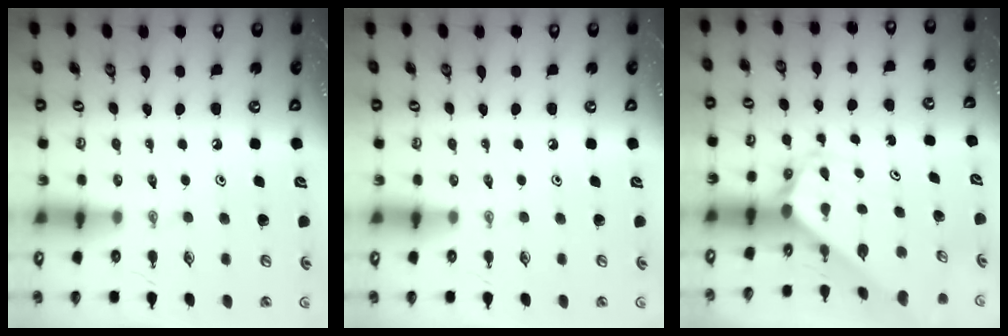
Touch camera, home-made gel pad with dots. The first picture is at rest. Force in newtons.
{"total": 0.0}
{"total": 2.3, "press": 2.3, "slide": 0.2}